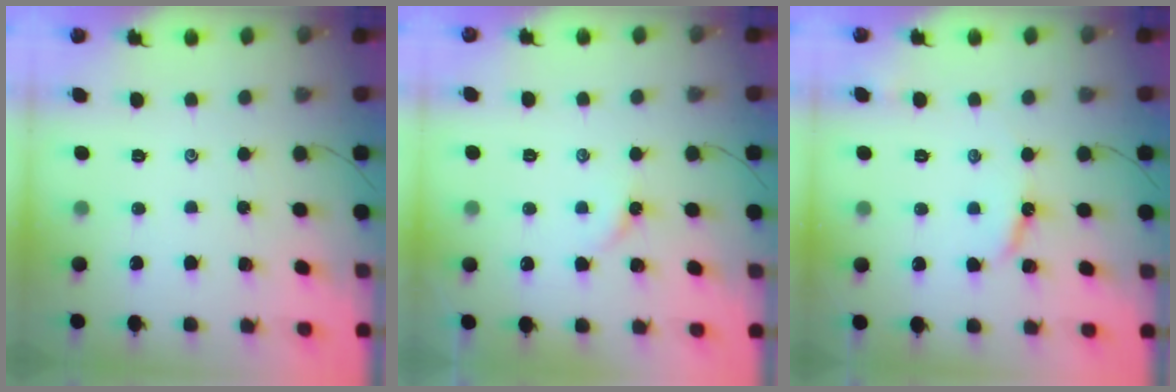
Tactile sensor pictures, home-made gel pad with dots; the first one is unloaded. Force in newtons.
{"total": 3.5, "press": 3.4, "slide": 0.4}
{"total": 6.2, "press": 6.2, "slide": 0.6}